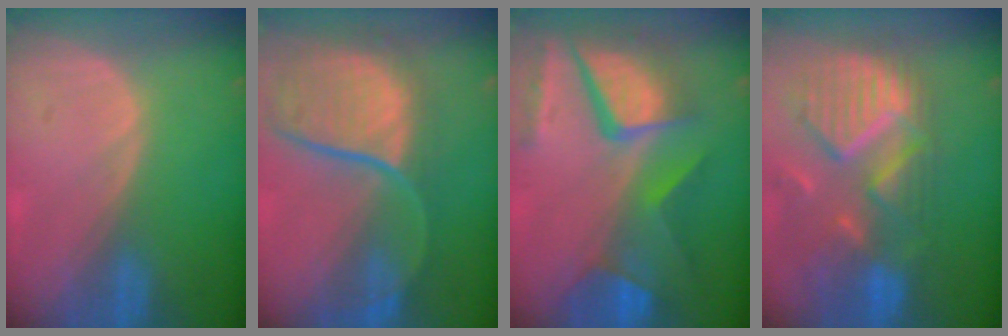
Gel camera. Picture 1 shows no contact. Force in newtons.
{"total": 12.1, "press": 9.8, "slide": 7.1}
{"total": 11.9, "press": 9.8, "slide": 6.8}
{"total": 12.0, "press": 10.4, "slide": 6.0}